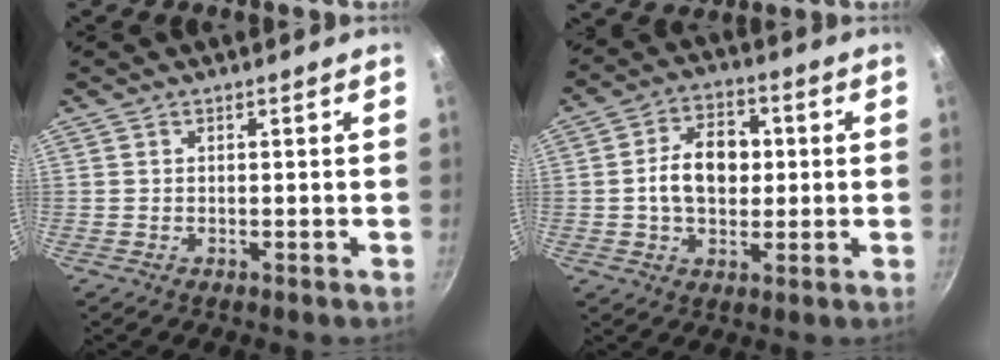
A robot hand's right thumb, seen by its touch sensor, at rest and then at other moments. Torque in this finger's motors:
{"motor_torque": [1.29, 1.52, 0.85, -0.19, 0.10]}